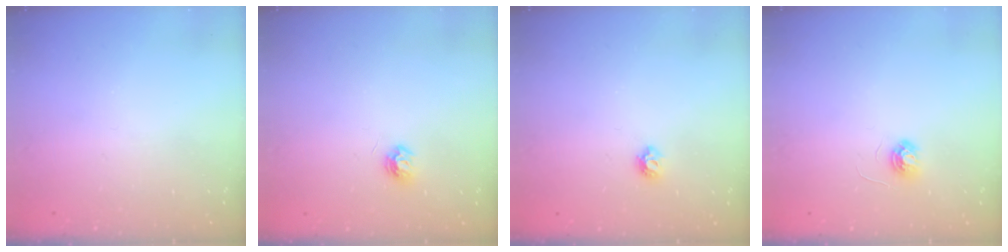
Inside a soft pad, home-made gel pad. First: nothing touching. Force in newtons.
{"total": 5.7, "press": 5.6, "slide": 0.7}
{"total": 4.9, "press": 4.8, "slide": 0.9}
{"total": 4.0, "press": 4.0, "slide": 0.3}